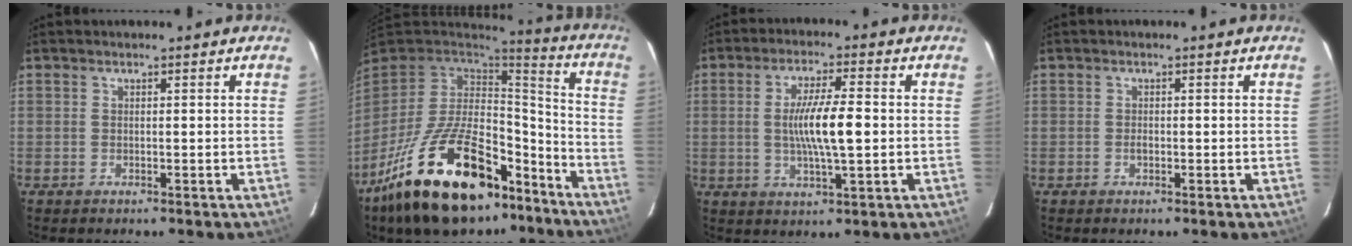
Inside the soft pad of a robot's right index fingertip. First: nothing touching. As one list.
[{"total": 28.3, "force": [-17.3, 13.4, 18.0], "torque": [-0.344, -0.005, -0.262]}, {"total": 8.9, "force": [-0.2, 1.3, 8.8], "torque": [-0.158, -0.003, -0.001]}, {"total": 0.9, "force": [-0.3, 0.6, 0.6], "torque": [-0.011, 0.002, -0.006]}]